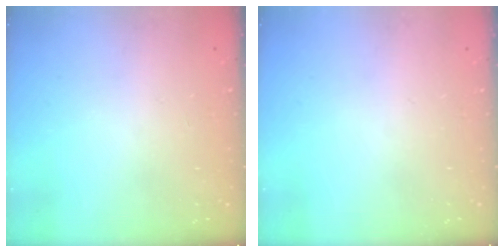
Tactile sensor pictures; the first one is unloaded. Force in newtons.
{"total": 0.0}